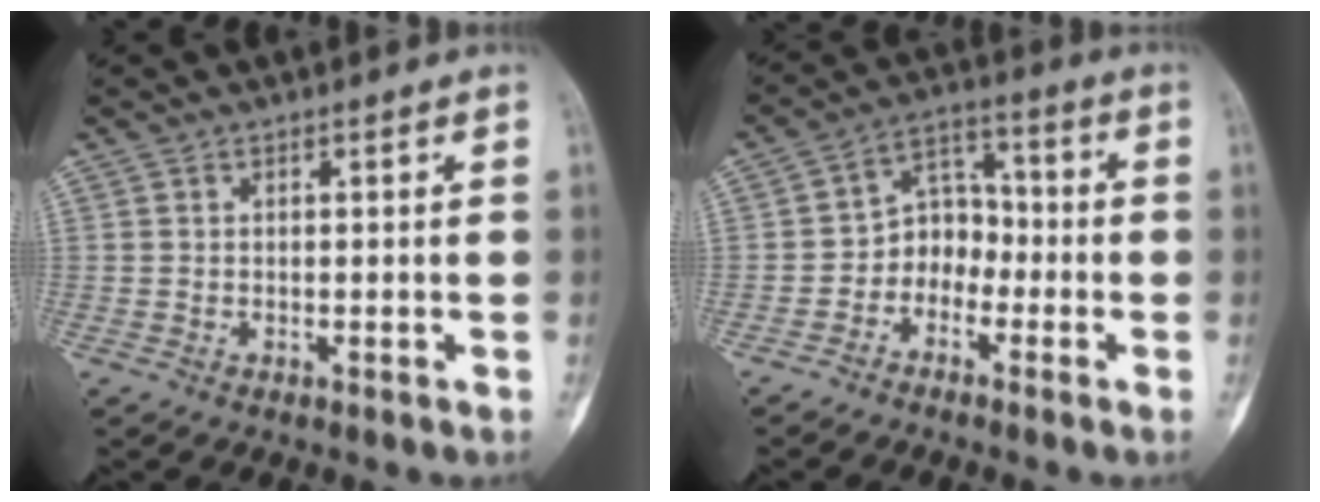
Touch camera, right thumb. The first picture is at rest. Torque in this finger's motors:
{"motor_torque": [0.13, 0.14, 0.53, -0.39, -0.06]}